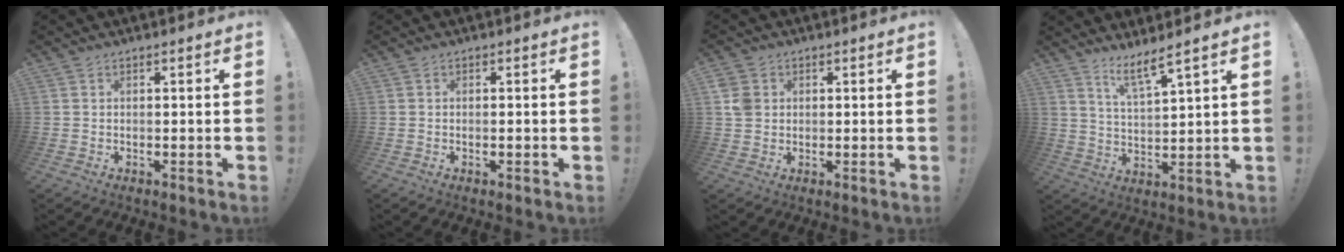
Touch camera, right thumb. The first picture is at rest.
{"total": 0.6, "force": [-0.3, 0.0, 0.5], "torque": [-0.014, 0.002, -0.004]}
{"total": 4.6, "force": [1.0, 4.0, 1.9], "torque": [-0.035, 0.005, 0.021]}
{"total": 7.8, "force": [6.0, 0.7, 4.9], "torque": [-0.082, -0.036, 0.102]}